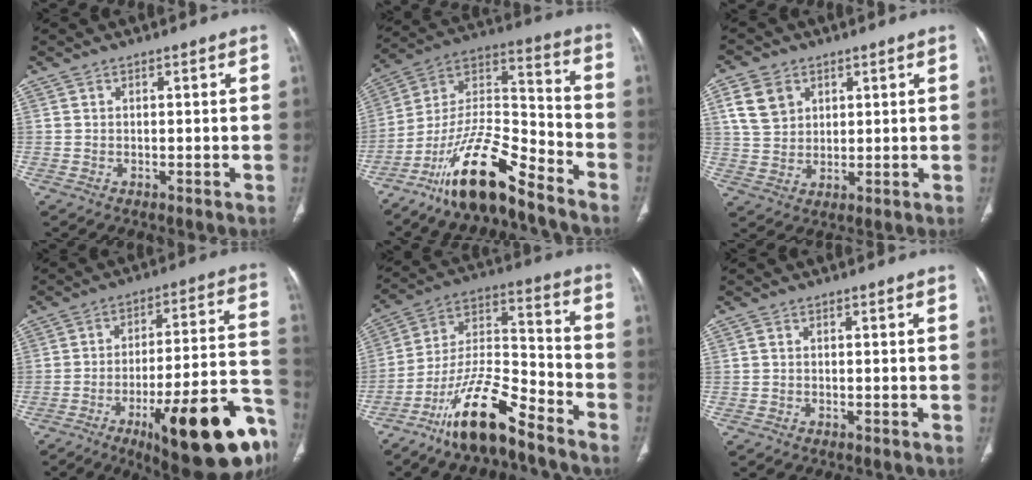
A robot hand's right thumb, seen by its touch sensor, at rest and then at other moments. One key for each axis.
{"total": 17.6, "fx": -13.0, "fy": 4.6, "fz": 10.9, "tx": -0.187, "ty": 0.088, "tz": -0.238}
{"total": 7.9, "fx": 3.4, "fy": 5.9, "fz": 3.9, "tx": -0.057, "ty": -0.008, "tz": 0.072}
{"total": 27.6, "fx": -13.4, "fy": 7.4, "fz": 23.0, "tx": -0.238, "ty": 0.069, "tz": -0.188}
{"total": 16.3, "fx": -11.8, "fy": 4.2, "fz": 10.4, "tx": -0.185, "ty": 0.080, "tz": -0.217}
{"total": 0.0}